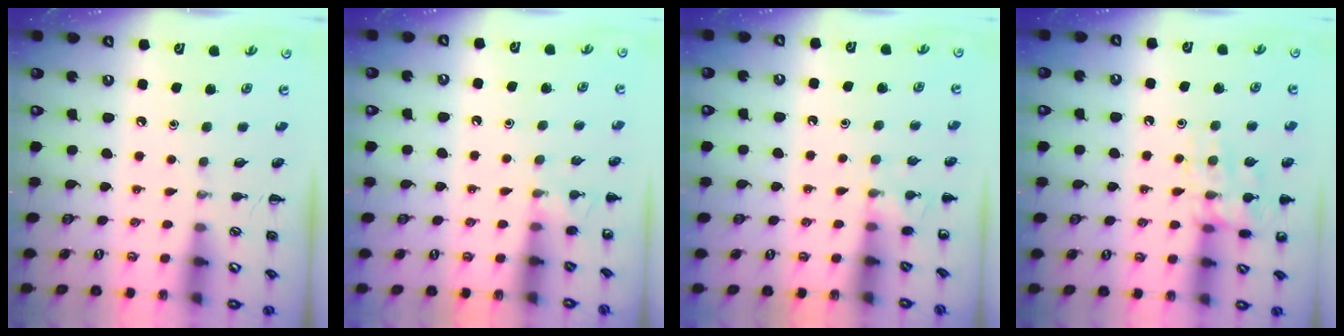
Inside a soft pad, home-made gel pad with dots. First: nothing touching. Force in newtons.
{"total": 5.5, "press": 5.1, "slide": 2.0}
{"total": 5.8, "press": 5.5, "slide": 1.9}
{"total": 13.3, "press": 13.3, "slide": 0.9}